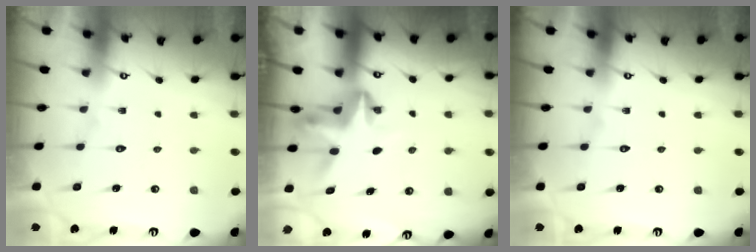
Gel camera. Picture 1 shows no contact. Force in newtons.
{"total": 4.0, "press": 4.0, "slide": 0.3}
{"total": 0.0}